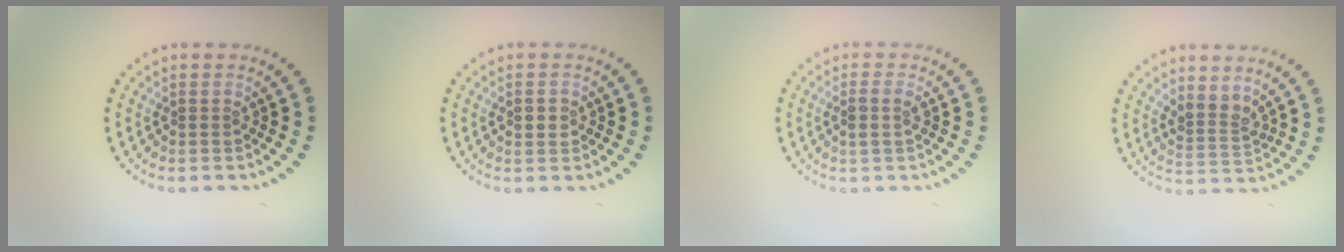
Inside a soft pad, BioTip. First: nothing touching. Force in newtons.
{"total": 0.9, "press": 0.9, "slide": 0.0}
{"total": 1.5, "press": 1.3, "slide": 0.6}
{"total": 2.3, "press": 1.8, "slide": 1.4}